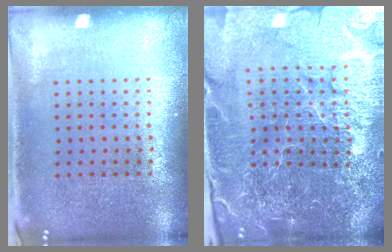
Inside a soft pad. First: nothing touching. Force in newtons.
{"total": 6.1, "press": 5.4, "slide": 2.8}